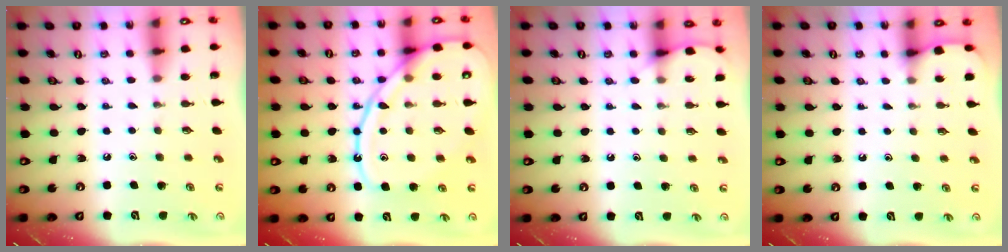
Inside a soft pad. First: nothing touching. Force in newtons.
{"total": 15.3, "press": 15.3, "slide": 1.5}
{"total": 6.9, "press": 6.9, "slide": 0.7}
{"total": 2.6, "press": 2.6, "slide": 0.2}